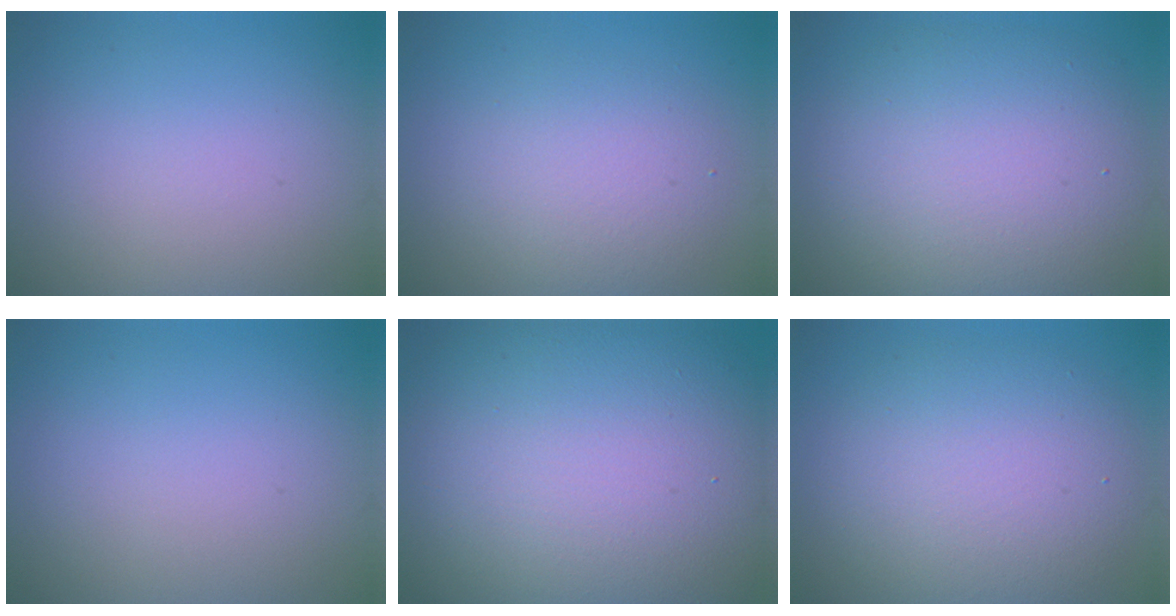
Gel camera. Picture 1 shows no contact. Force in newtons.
{"total": 3.7, "press": 3.7, "slide": 0.3}
{"total": 9.8, "press": 9.8, "slide": 0.7}
{"total": 0.0}
{"total": 18.0, "press": 18.0, "slide": 0.9}
{"total": 7.6, "press": 7.6, "slide": 0.4}